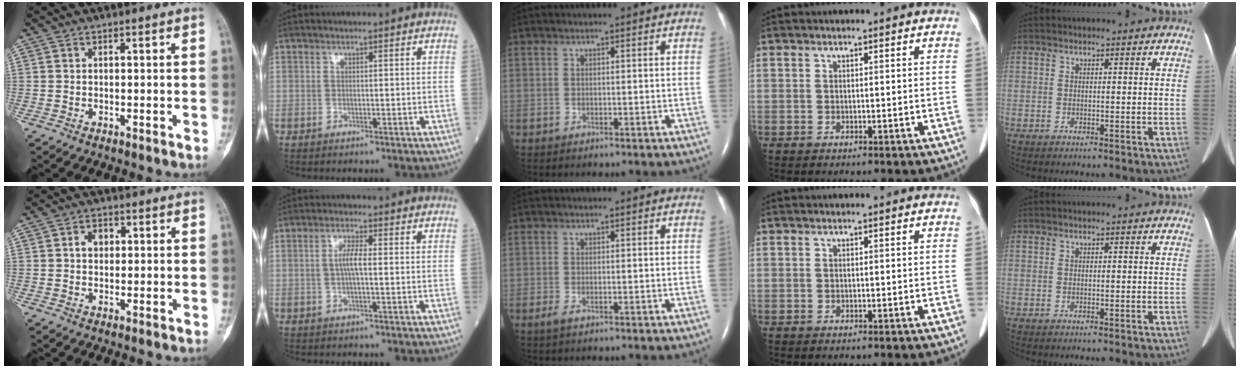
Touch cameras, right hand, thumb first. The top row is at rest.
{"thumb": {"total": 3.0, "force": [0.6, 2.4, 1.8], "torque": [-0.015, 0.007, 0.007]}, "index": {"total": 3.2, "force": [-0.1, 0.3, 3.2], "torque": [-0.066, 0.003, -0.003]}, "middle": {"total": 1.0, "force": [-0.5, 0.3, 0.8], "torque": [-0.021, -0.003, -0.010]}}